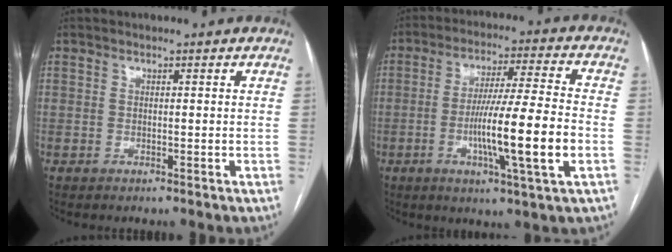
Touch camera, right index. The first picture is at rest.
{"total": 14.0, "force": [-3.2, -0.4, 13.7], "torque": [-0.239, -0.006, -0.058]}